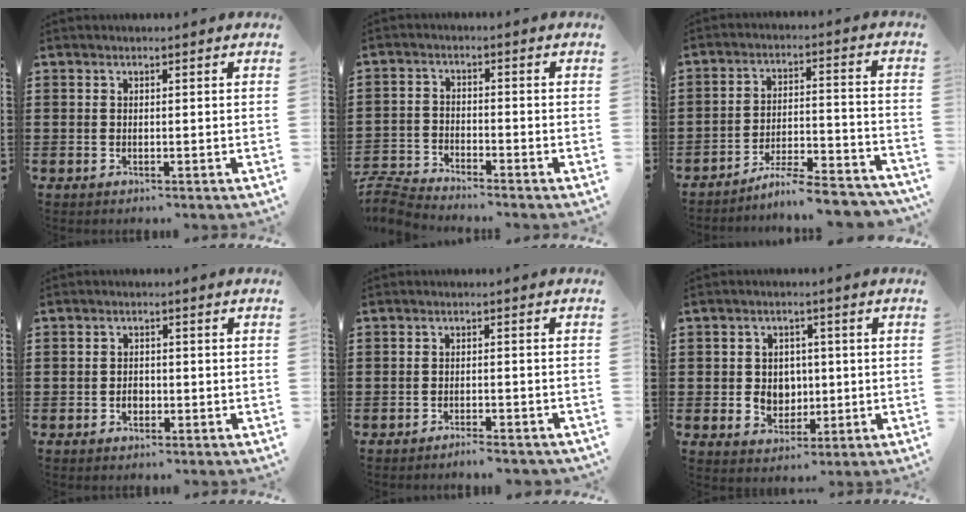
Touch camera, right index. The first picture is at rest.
{"total": 4.1, "force": [-4.1, 0.2, 0.2], "torque": [-0.023, -0.004, -0.090]}
{"total": 6.6, "force": [-6.1, 0.2, 2.5], "torque": [-0.036, 0.000, -0.117]}
{"total": 1.8, "force": [-0.6, 1.3, 0.9], "torque": [-0.020, 0.002, -0.013]}
{"total": 2.1, "force": [-2.0, 0.1, 0.5], "torque": [-0.012, 0.002, -0.040]}
{"total": 4.3, "force": [-0.1, 4.0, 1.6], "torque": [-0.028, 0.006, -0.007]}